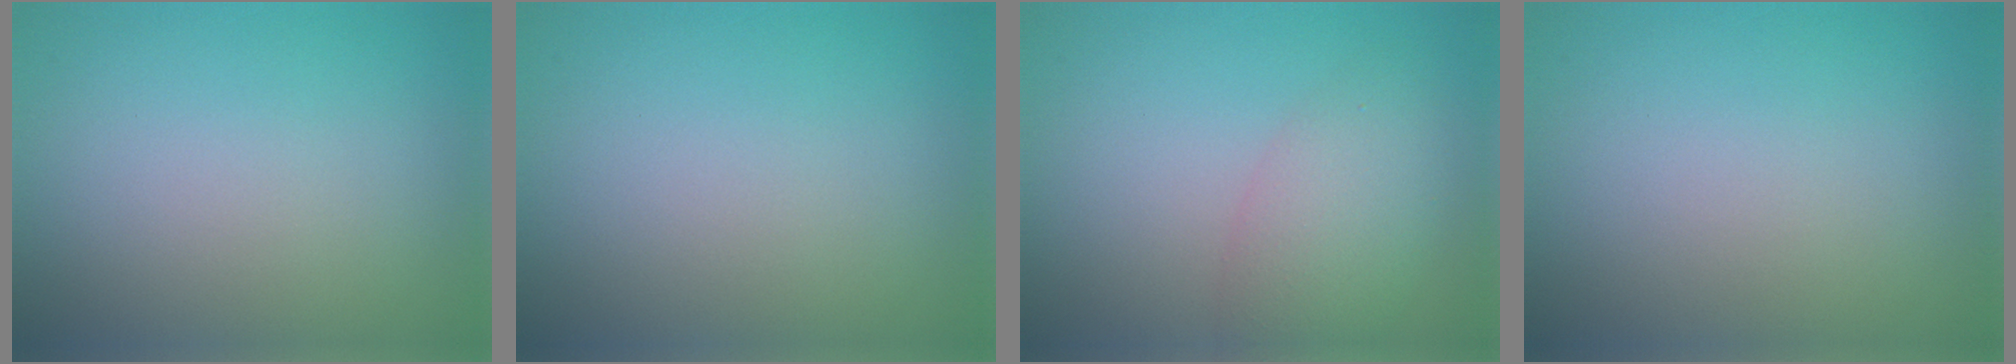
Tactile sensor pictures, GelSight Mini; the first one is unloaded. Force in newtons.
{"total": 0.0}
{"total": 4.0, "press": 4.0, "slide": 0.2}
{"total": 0.0}